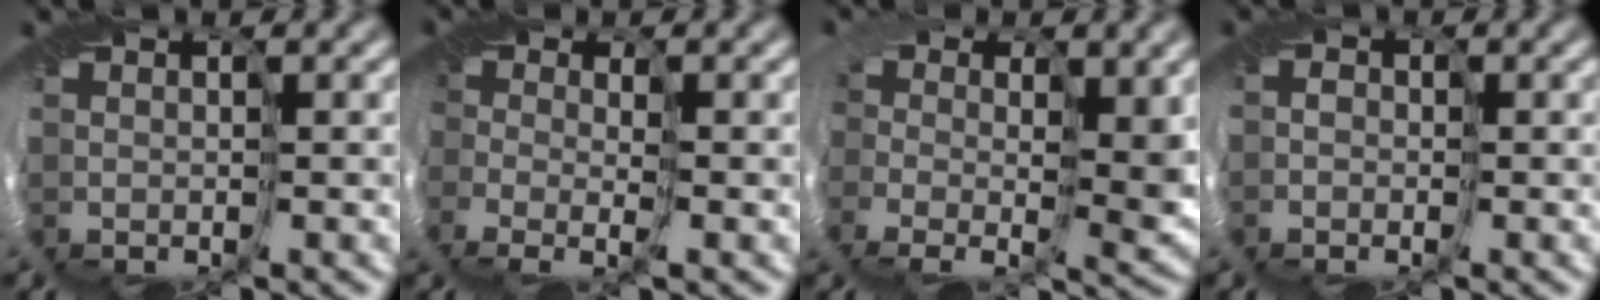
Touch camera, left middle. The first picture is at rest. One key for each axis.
{"total": 1.4, "fx": -1.1, "fy": -0.7, "fz": -0.4, "tx": 0.027, "ty": -0.021, "tz": -0.032}
{"total": 4.7, "fx": -0.2, "fy": 3.1, "fz": 3.6, "tx": -0.054, "ty": -0.034, "tz": -0.011}
{"total": 1.5, "fx": -0.9, "fy": 1.2, "fz": -0.1, "tx": 0.018, "ty": -0.003, "tz": -0.032}